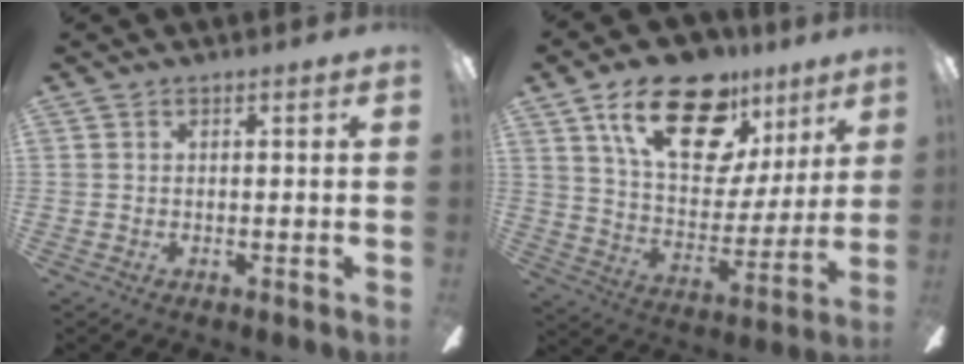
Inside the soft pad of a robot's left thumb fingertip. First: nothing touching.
{"total": 23.0, "force": [13.4, 12.0, 14.4], "torque": [-0.226, -0.060, 0.234]}